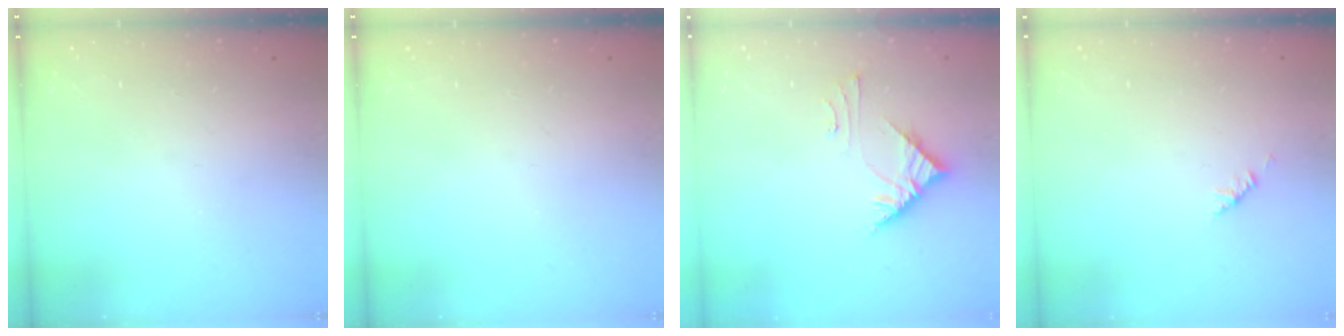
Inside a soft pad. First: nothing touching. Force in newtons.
{"total": 0.0}
{"total": 6.2, "press": 6.2, "slide": 0.1}
{"total": 1.9, "press": 1.8, "slide": 0.6}